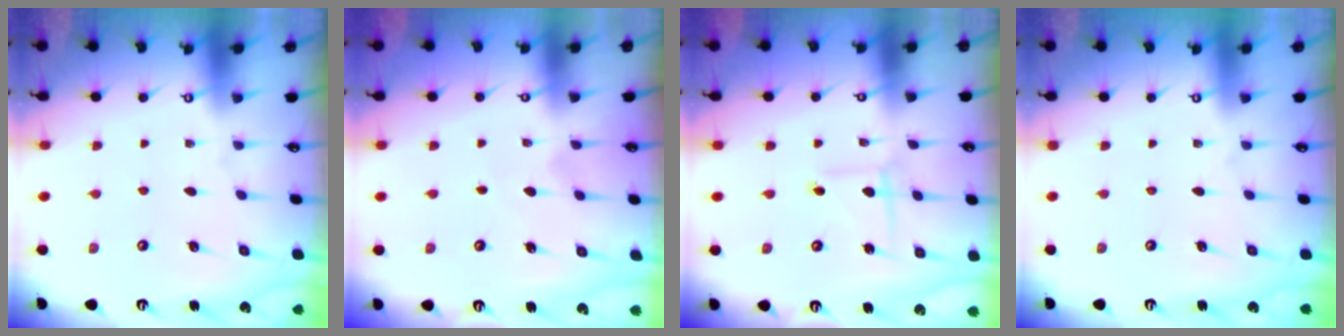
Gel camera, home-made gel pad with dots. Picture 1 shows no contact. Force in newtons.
{"total": 3.3, "press": 3.3, "slide": 0.4}
{"total": 1.8, "press": 1.8, "slide": 0.2}
{"total": 0.0}